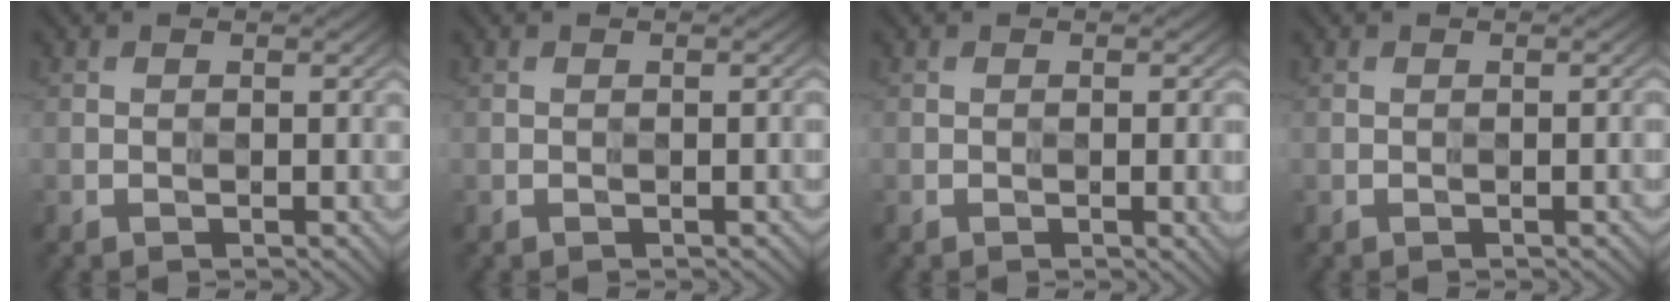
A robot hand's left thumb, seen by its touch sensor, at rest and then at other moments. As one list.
[{"total": 2.1, "force": [-1.1, 0.5, 1.8], "torque": [-0.020, 0.001, -0.015]}, {"total": 3.7, "force": [-1.5, 1.1, 3.2], "torque": [-0.042, -0.004, -0.012]}, {"total": 2.7, "force": [-1.3, 0.6, 2.2], "torque": [-0.026, 0.000, -0.017]}]